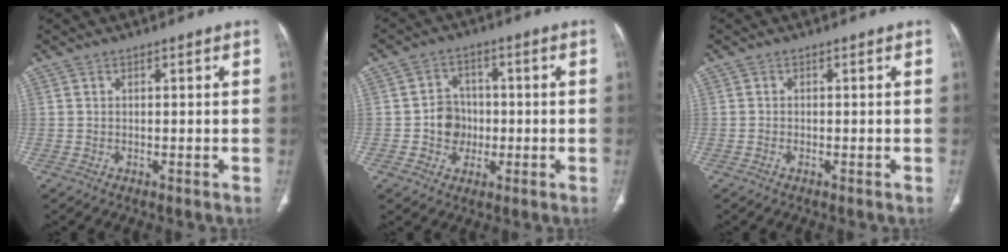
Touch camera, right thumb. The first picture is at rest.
{"total": 6.4, "force": [-1.0, 5.7, 2.5], "torque": [-0.008, 0.014, -0.020]}
{"total": 0.5, "force": [-0.3, 0.2, 0.3], "torque": [-0.009, 0.001, -0.007]}